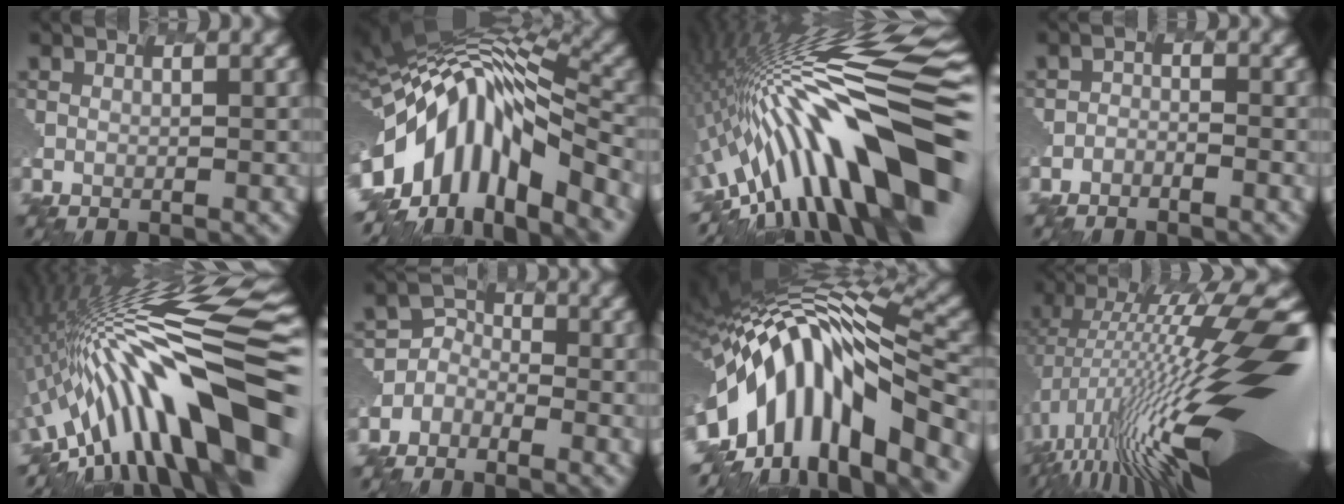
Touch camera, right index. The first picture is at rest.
{"total": 11.0, "force": [-4.6, 5.3, 8.5], "torque": [-0.170, 0.011, -0.085]}
{"total": 14.8, "force": [-4.0, 3.5, 13.8], "torque": [-0.219, 0.051, -0.094]}
{"total": 2.4, "force": [-1.3, -0.4, -2.0], "torque": [0.011, -0.002, -0.030]}
{"total": 13.7, "force": [-4.6, 3.1, 12.5], "torque": [-0.204, 0.046, -0.096]}
{"total": 2.4, "force": [-1.8, 1.2, -1.1], "torque": [0.005, 0.004, -0.046]}
{"total": 10.9, "force": [-5.2, 5.0, 8.2], "torque": [-0.151, 0.020, -0.091]}
{"total": 17.4, "force": [-0.7, 3.9, 17.0], "torque": [-0.291, 0.018, -0.023]}